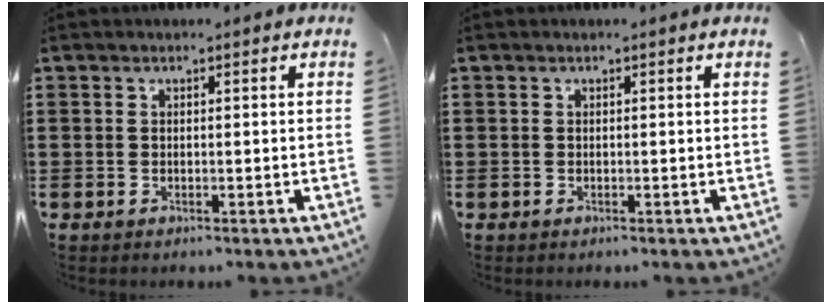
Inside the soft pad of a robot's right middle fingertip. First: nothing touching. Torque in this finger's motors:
{"motor_torque": [0.01, 0.03, -0.04, -0.01]}